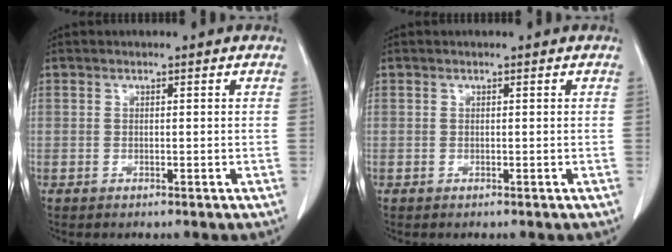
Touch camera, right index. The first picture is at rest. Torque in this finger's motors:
{"motor_torque": [0.00, 0.00, 0.00, 0.00]}